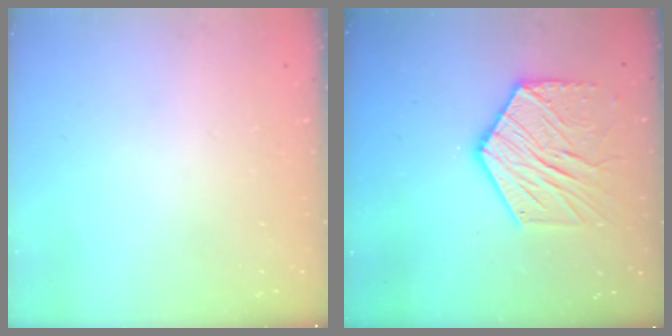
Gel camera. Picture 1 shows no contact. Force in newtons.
{"total": 15.5, "press": 15.5, "slide": 1.2}